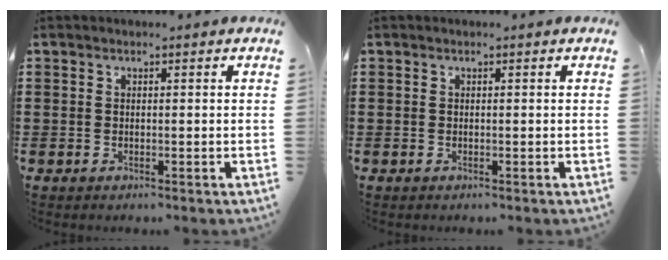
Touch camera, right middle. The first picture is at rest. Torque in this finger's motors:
{"motor_torque": [-0.08, 0.08, 0.05, 0.00]}